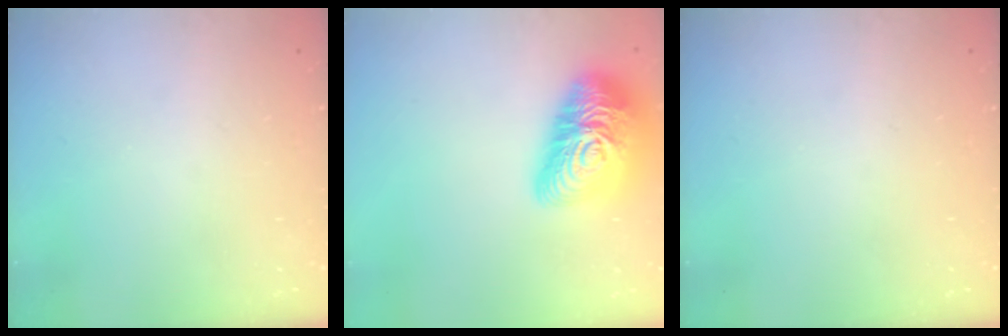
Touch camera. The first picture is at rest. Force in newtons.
{"total": 23.0, "press": 23.0, "slide": 1.5}
{"total": 0.0}